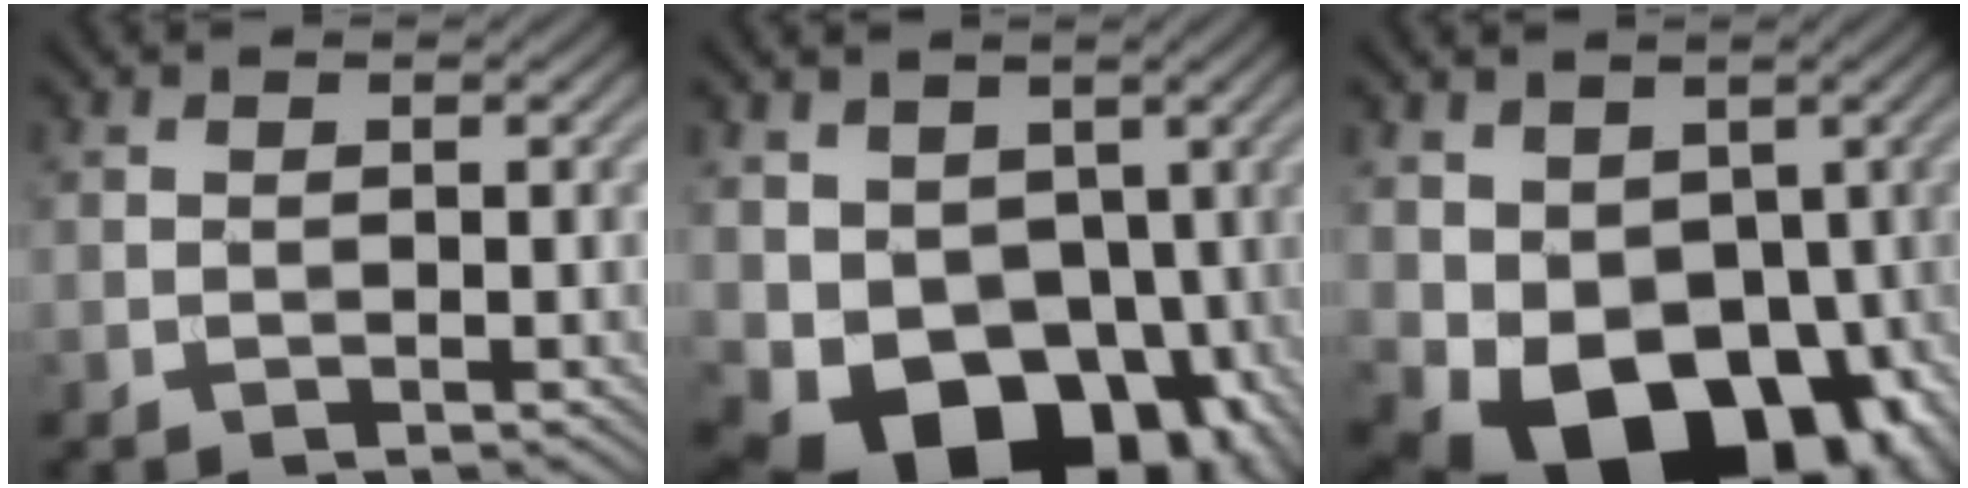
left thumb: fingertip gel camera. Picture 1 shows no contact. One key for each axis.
{"total": 12.5, "fx": -1.7, "fy": 9.5, "fz": 7.9, "tx": -0.129, "ty": -0.038, "tz": -0.015}
{"total": 13.6, "fx": -2.8, "fy": 9.6, "fz": 9.2, "tx": -0.153, "ty": -0.039, "tz": -0.034}